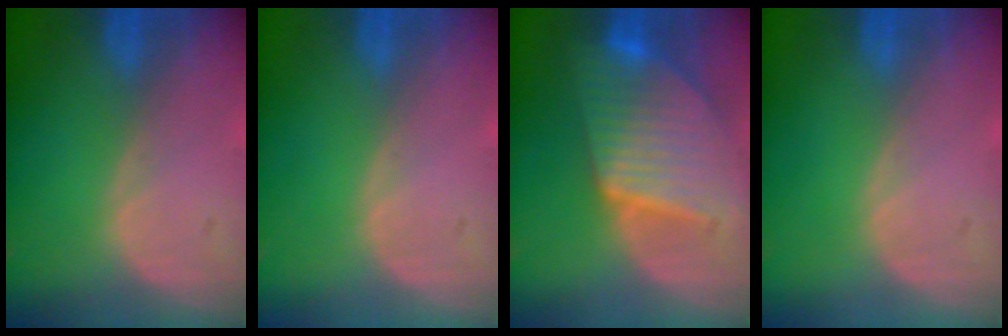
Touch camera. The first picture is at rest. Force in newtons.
{"total": 0.0}
{"total": 10.0, "press": 10.0, "slide": 0.7}
{"total": 0.0}